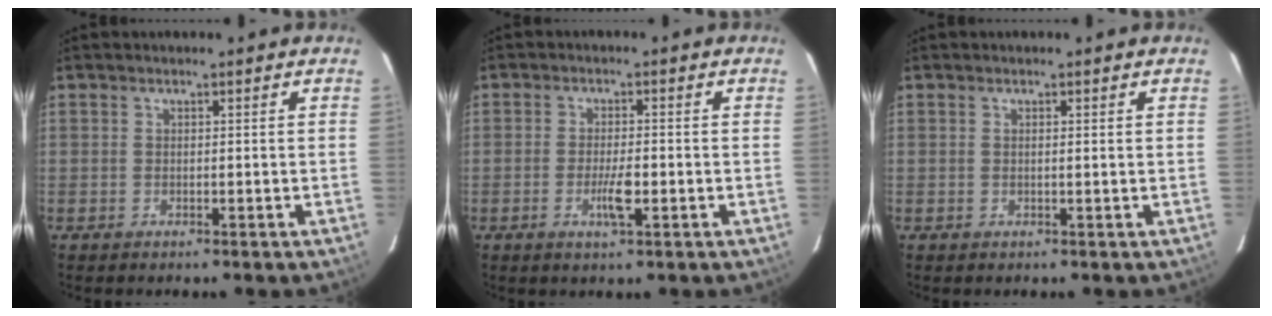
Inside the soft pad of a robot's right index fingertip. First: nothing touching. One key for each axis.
{"total": 3.8, "fx": -1.3, "fy": 0.4, "fz": 3.6, "tx": -0.069, "ty": -0.003, "tz": -0.022}
{"total": 0.6, "fx": 0.2, "fy": 0.0, "fz": 0.5, "tx": -0.011, "ty": 0.002, "tz": 0.002}